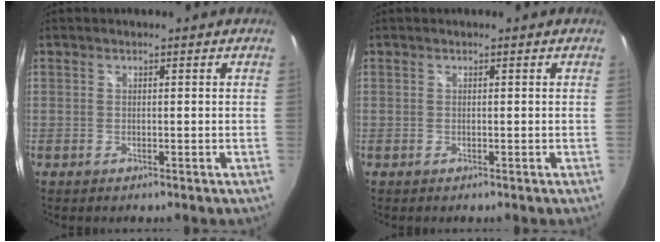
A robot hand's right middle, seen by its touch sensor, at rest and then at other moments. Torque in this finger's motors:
{"motor_torque": [-0.07, -0.07, 0.00, 0.00]}